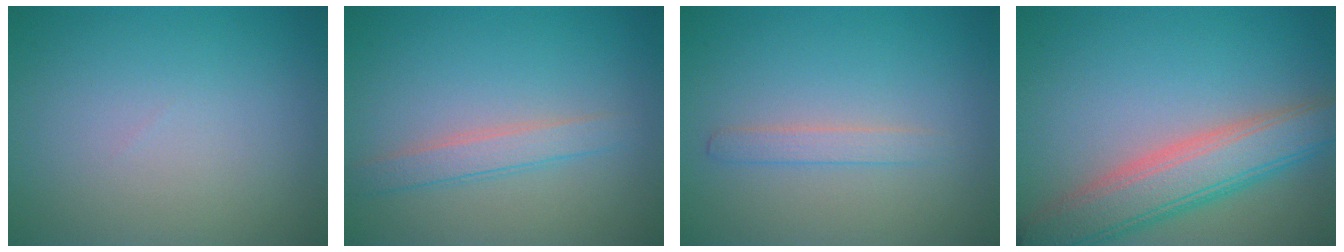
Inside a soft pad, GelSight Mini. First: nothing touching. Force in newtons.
{"total": 2.3, "press": 2.2, "slide": 0.1}
{"total": 1.4, "press": 1.4, "slide": 0.0}
{"total": 6.6, "press": 6.6, "slide": 0.4}